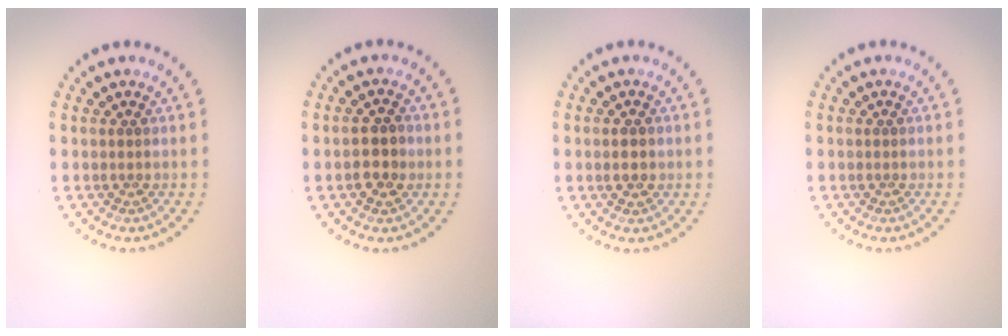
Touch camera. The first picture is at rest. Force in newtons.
{"total": 2.5, "press": 2.5, "slide": 0.2}
{"total": 2.1, "press": 2.1, "slide": 0.1}
{"total": 0.0}